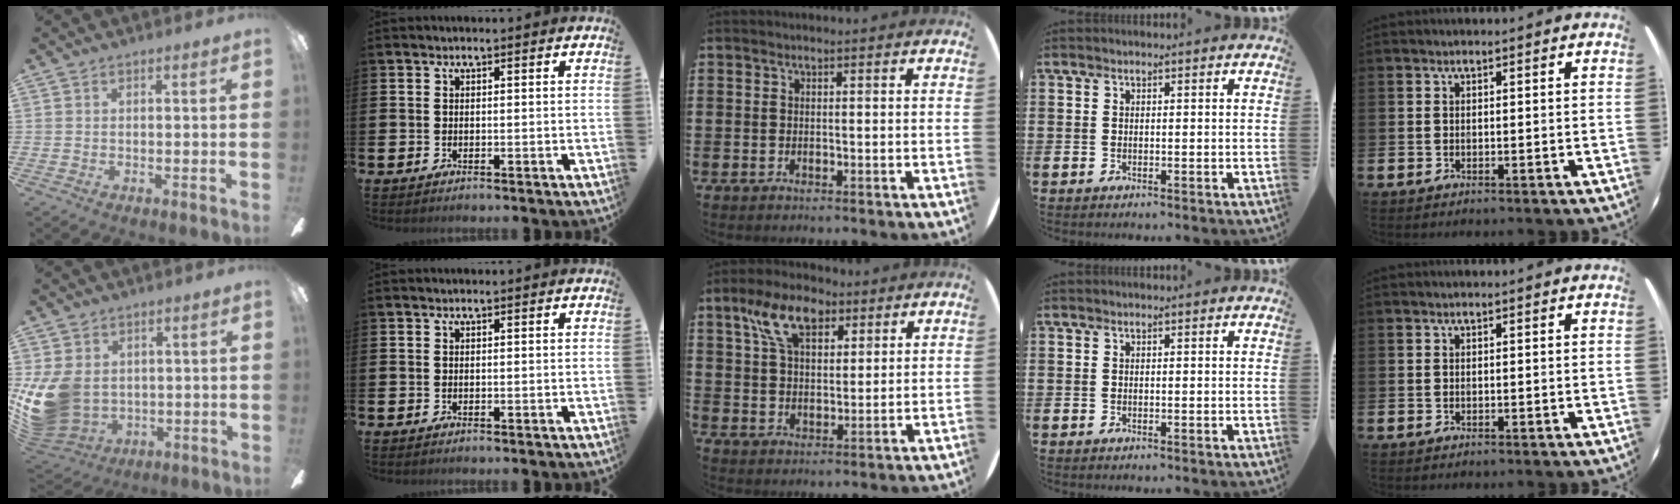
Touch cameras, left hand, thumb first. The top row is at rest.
{"thumb": {"total": 14.9, "force": [-0.1, 11.8, 9.2], "torque": [-0.215, -0.007, 0.001]}, "middle": {"total": 8.7, "force": [5.2, 4.7, 5.1], "torque": [-0.104, 0.005, 0.094]}}